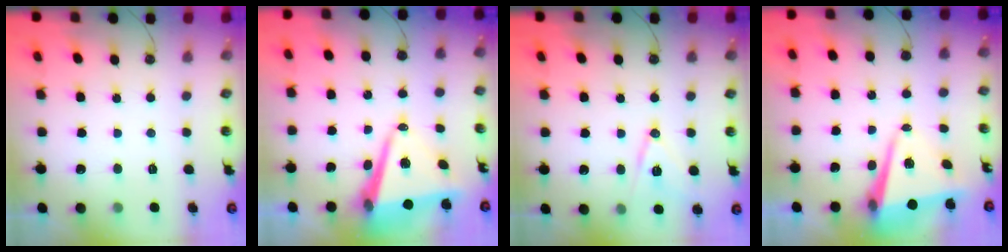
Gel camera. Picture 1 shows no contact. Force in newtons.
{"total": 11.8, "press": 11.3, "slide": 3.2}
{"total": 11.9, "press": 11.4, "slide": 3.3}
{"total": 8.3, "press": 8.2, "slide": 1.3}